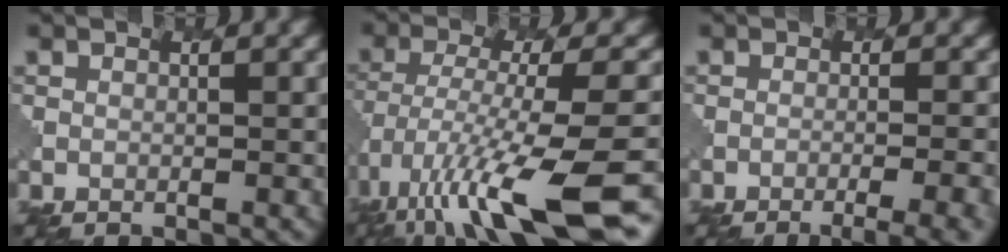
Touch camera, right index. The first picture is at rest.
{"total": 12.8, "force": [-7.1, 3.0, 10.3], "torque": [-0.201, -0.014, -0.110]}
{"total": 6.0, "force": [-3.9, 1.6, 4.3], "torque": [-0.037, -0.001, -0.040]}